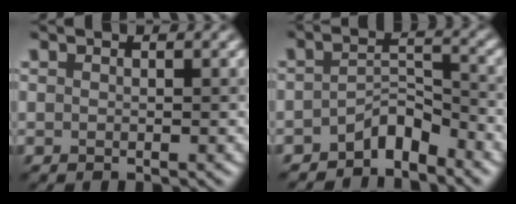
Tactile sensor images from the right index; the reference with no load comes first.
{"total": 2.9, "force": [-2.5, 1.0, 1.1], "torque": [-0.024, 0.015, -0.044]}